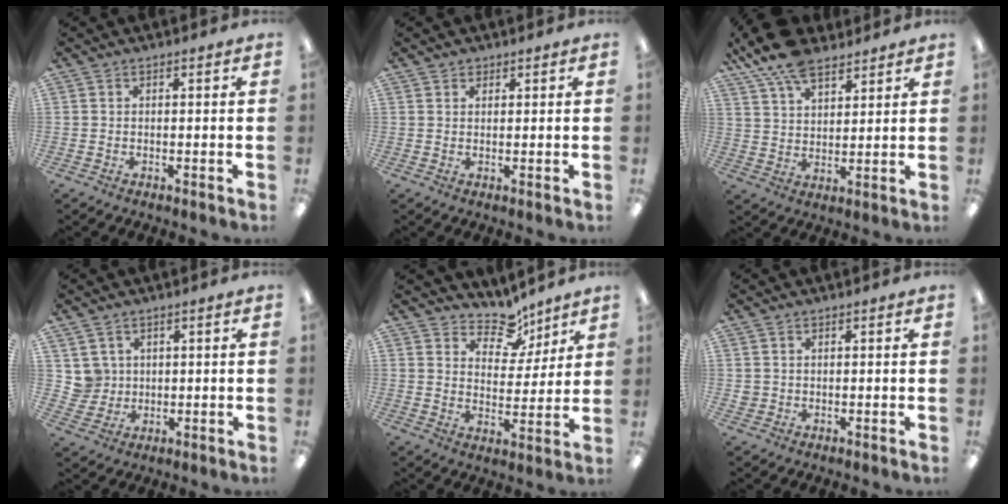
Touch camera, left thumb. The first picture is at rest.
{"total": 1.4, "force": [1.1, 0.8, 0.1], "torque": [-0.001, 0.001, 0.022]}
{"total": 11.8, "force": [8.6, 5.5, 5.9], "torque": [-0.121, -0.032, 0.162]}
{"total": 4.9, "force": [2.3, 4.4, -0.1], "torque": [-0.011, 0.000, 0.045]}
{"total": 9.7, "force": [7.7, 5.1, 2.9], "torque": [-0.043, -0.056, 0.140]}
{"total": 1.6, "force": [0.7, 1.4, 0.1], "torque": [-0.004, 0.003, 0.011]}